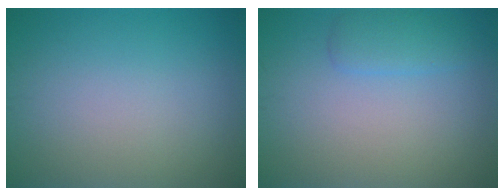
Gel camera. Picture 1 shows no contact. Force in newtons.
{"total": 1.8, "press": 1.8, "slide": 0.2}